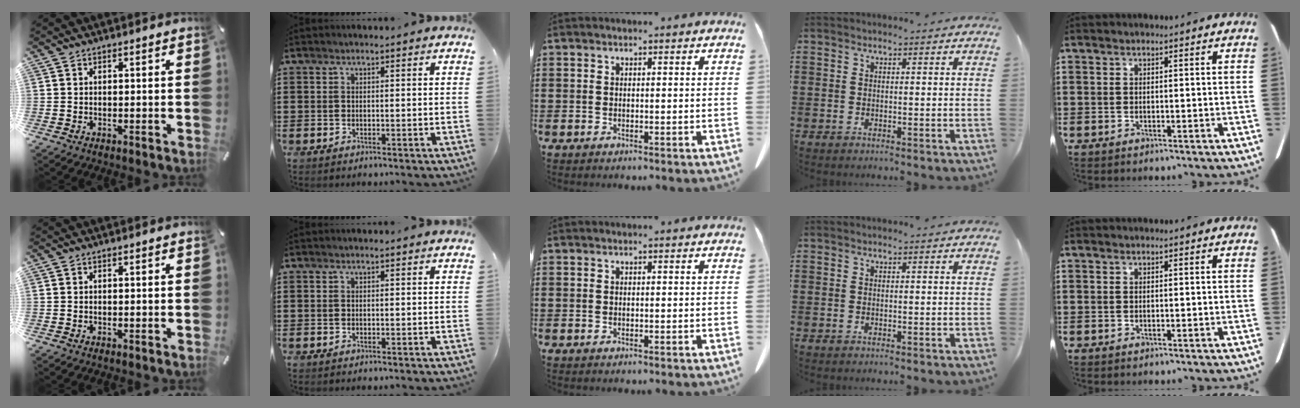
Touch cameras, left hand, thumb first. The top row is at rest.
{}